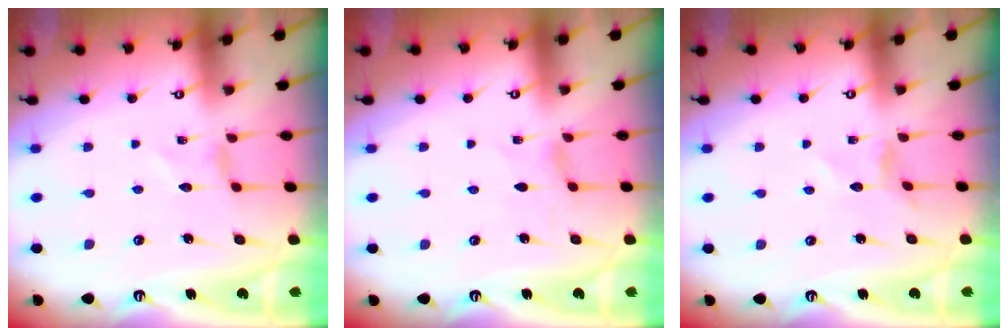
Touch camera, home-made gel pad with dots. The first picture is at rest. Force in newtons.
{"total": 0.6, "press": 0.6, "slide": 0.2}
{"total": 2.2, "press": 2.2, "slide": 0.1}